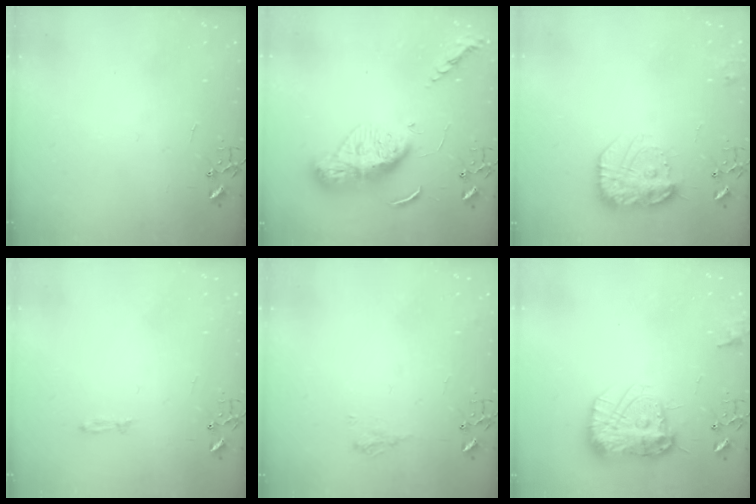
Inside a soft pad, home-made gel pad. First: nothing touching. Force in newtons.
{"total": 15.4, "press": 15.3, "slide": 1.2}
{"total": 17.4, "press": 17.3, "slide": 1.2}
{"total": 3.5, "press": 3.5, "slide": 0.5}
{"total": 8.5, "press": 8.4, "slide": 0.8}
{"total": 15.6, "press": 15.5, "slide": 1.6}